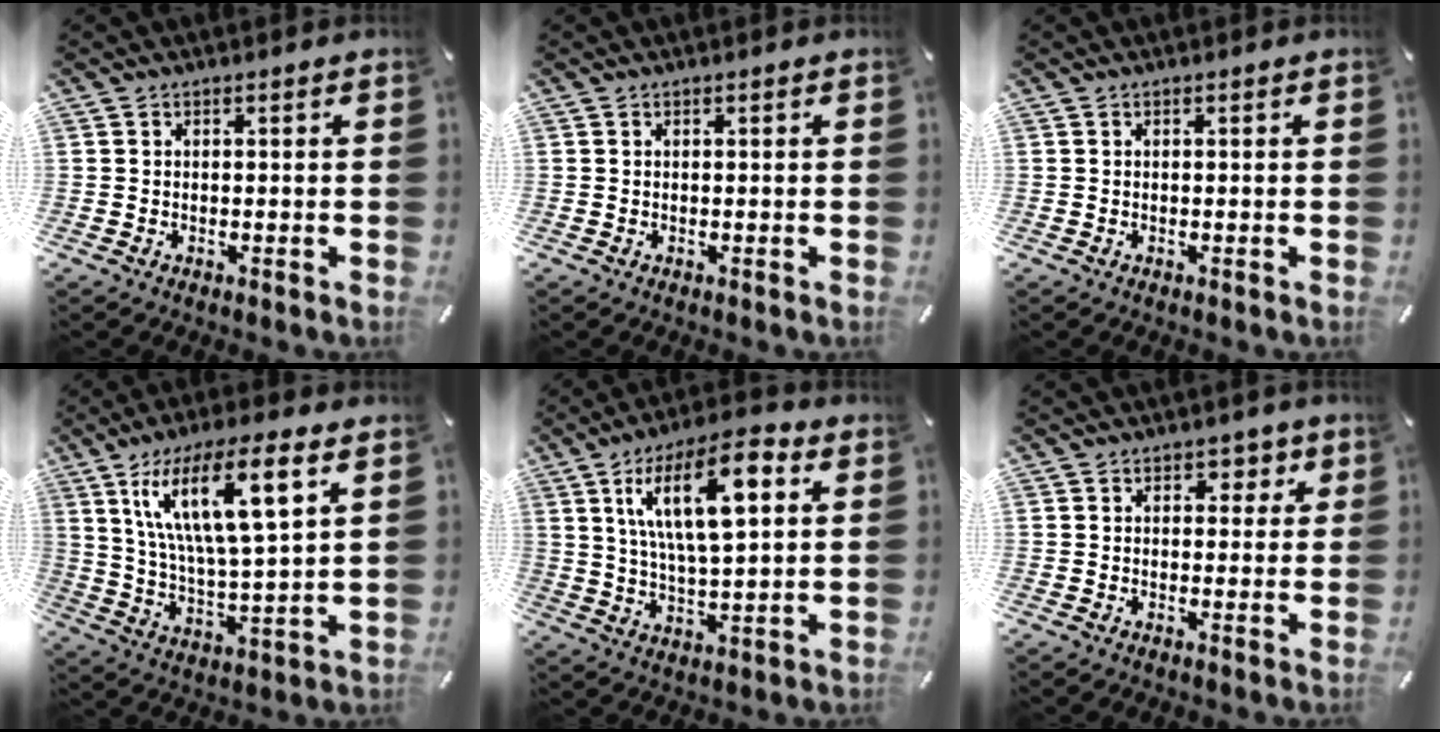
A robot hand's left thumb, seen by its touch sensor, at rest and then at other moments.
{"total": 0.0}
{"total": 0.0}
{"total": 17.3, "force": [9.2, 4.3, 14.0], "torque": [-0.287, -0.017, 0.147]}
{"total": 17.3, "force": [7.0, 7.0, 14.2], "torque": [-0.252, -0.007, 0.111]}
{"total": 3.2, "force": [1.0, 2.6, 1.5], "torque": [-0.003, -0.004, 0.008]}